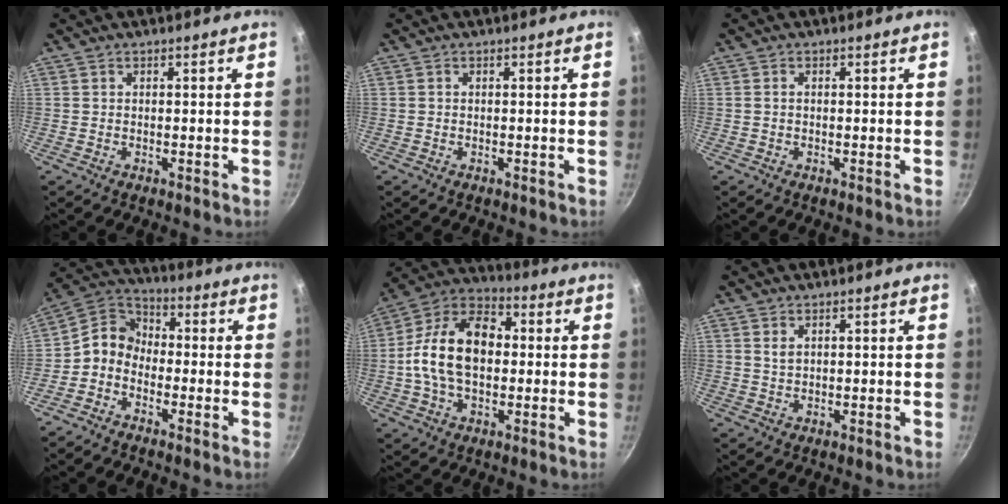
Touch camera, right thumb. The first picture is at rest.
{"total": 0.0}
{"total": 0.7, "force": [0.0, 0.4, 0.5], "torque": [-0.011, 0.004, -0.001]}
{"total": 7.3, "force": [-2.5, 5.7, 3.7], "torque": [-0.053, 0.041, -0.078]}
{"total": 16.6, "force": [0.1, 10.8, 12.6], "torque": [-0.194, 0.034, -0.017]}
{"total": 1.5, "force": [0.7, 0.9, 1.0], "torque": [-0.018, -0.002, 0.014]}